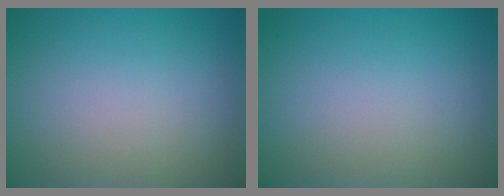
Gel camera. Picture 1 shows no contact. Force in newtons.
{"total": 0.0}